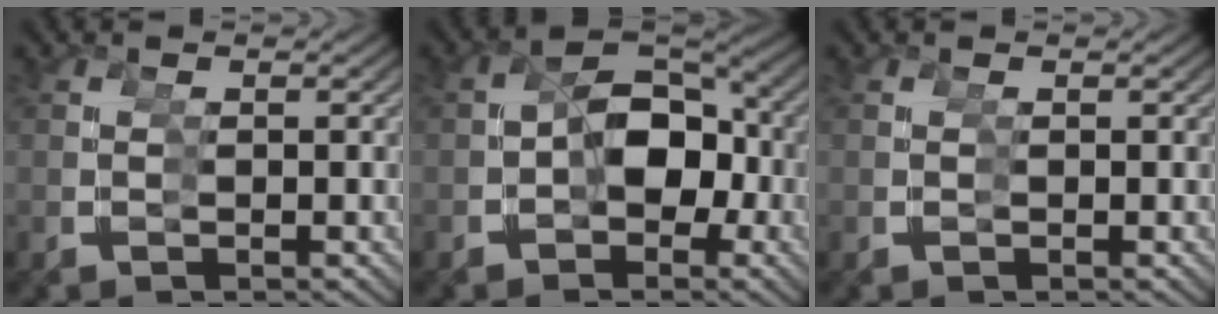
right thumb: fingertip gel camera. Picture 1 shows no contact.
{"total": 7.8, "force": [-2.0, 6.4, 4.0], "torque": [-0.115, -0.039, -0.017]}
{"total": 0.0}